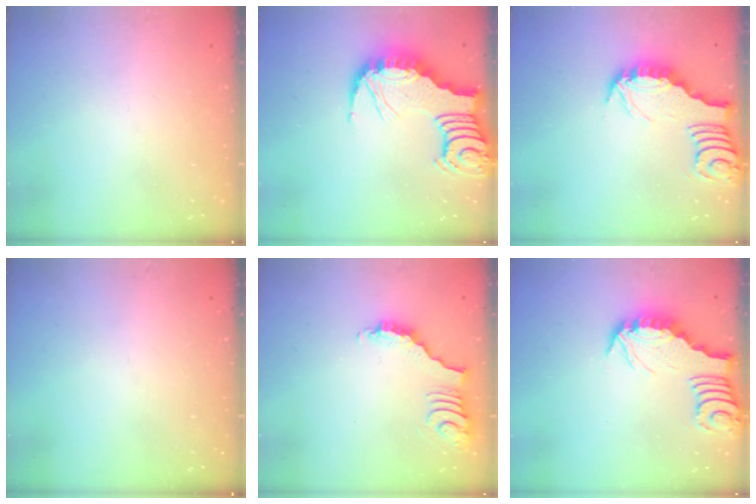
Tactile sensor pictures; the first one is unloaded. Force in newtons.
{"total": 7.2, "press": 7.2, "slide": 0.8}
{"total": 3.3, "press": 3.2, "slide": 0.4}
{"total": 0.0}
{"total": 3.7, "press": 3.7, "slide": 0.7}
{"total": 2.7, "press": 2.7, "slide": 0.1}